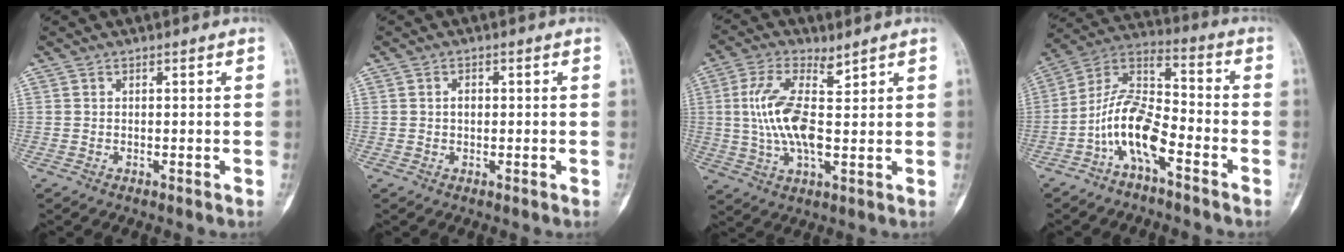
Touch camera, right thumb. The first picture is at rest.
{"total": 1.4, "force": [0.0, 1.0, 1.0], "torque": [-0.013, 0.003, -0.002]}
{"total": 10.7, "force": [3.0, 4.6, 9.2], "torque": [-0.198, 0.002, 0.059]}
{"total": 12.2, "force": [-5.5, 4.7, 9.9], "torque": [-0.194, 0.069, -0.112]}